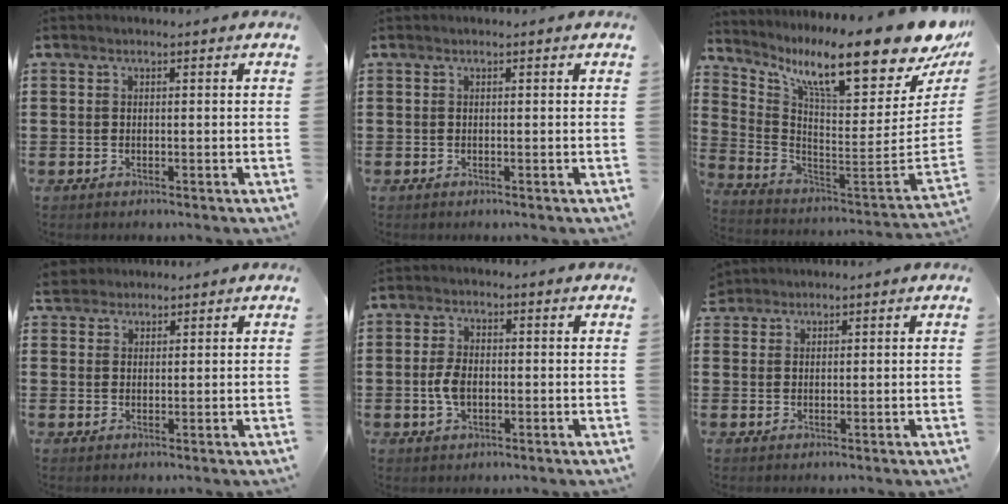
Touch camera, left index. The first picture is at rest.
{"total": 0.0}
{"total": 14.6, "force": [9.8, 1.6, 10.7], "torque": [-0.189, -0.089, 0.154]}
{"total": 2.5, "force": [2.2, 1.2, 0.0], "torque": [-0.011, 0.007, 0.042]}
{"total": 4.1, "force": [-0.5, 2.3, 3.4], "torque": [-0.086, -0.003, -0.015]}
{"total": 1.7, "force": [1.5, 0.6, 0.0], "torque": [-0.005, 0.002, 0.032]}